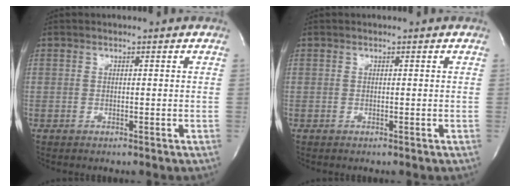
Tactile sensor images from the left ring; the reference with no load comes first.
{"total": 0.0}